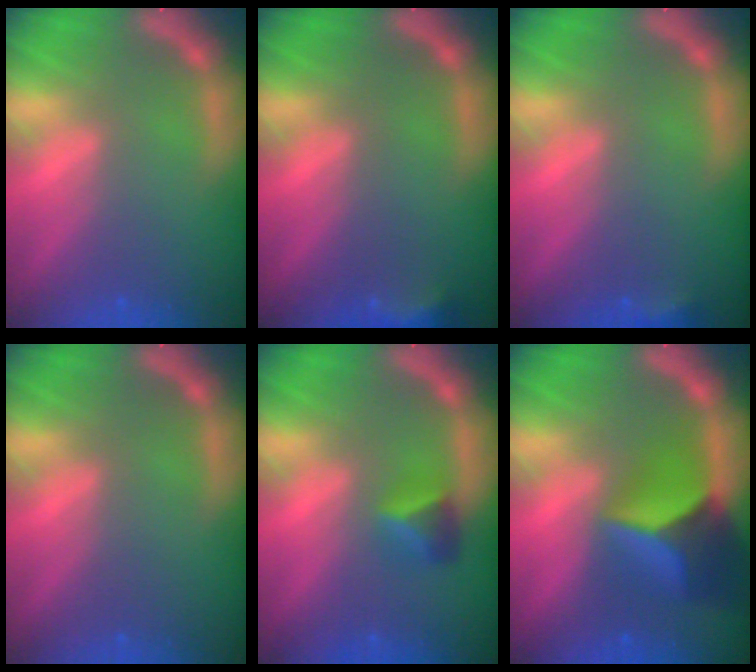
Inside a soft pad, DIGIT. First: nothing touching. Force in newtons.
{"total": 3.0}
{"total": 1.4}
{"total": 0.0}
{"total": 2.4}
{"total": 8.4}